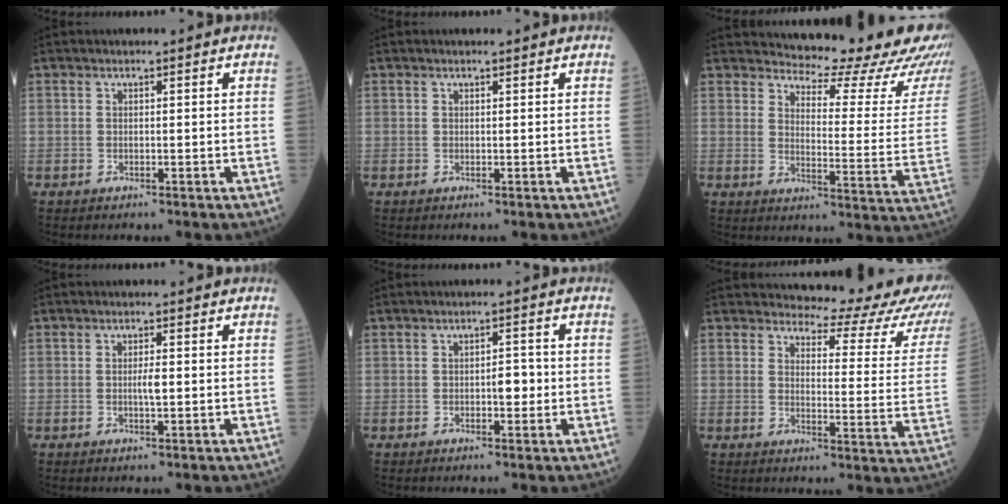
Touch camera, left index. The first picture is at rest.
{"total": 0.0}
{"total": 18.4, "force": [17.5, 1.8, 5.4], "torque": [-0.063, -0.112, 0.189]}
{"total": 1.7, "force": [-0.3, 0.2, 1.7], "torque": [-0.032, -0.004, -0.005]}
{"total": 2.6, "force": [-0.6, 1.1, 2.3], "torque": [-0.031, 0.000, -0.011]}
{"total": 17.0, "force": [16.6, 1.5, 3.4], "torque": [-0.025, -0.116, 0.162]}